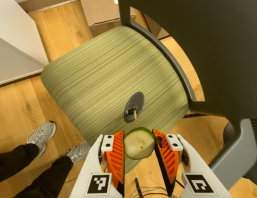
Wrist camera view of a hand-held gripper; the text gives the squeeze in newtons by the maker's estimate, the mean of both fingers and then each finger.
{"total": 9.0, "left": 9.3, "right": 8.7}